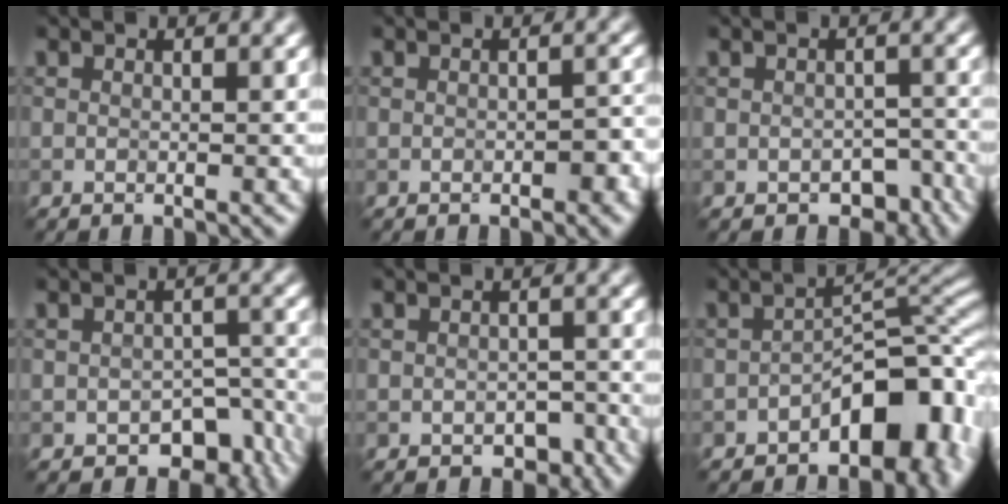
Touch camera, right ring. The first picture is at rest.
{"total": 1.7, "force": [-0.7, 0.9, 1.3], "torque": [-0.018, 0.003, -0.007]}
{"total": 3.3, "force": [-1.9, 2.0, 1.8], "torque": [-0.015, -0.007, -0.022]}
{"total": 5.6, "force": [-3.0, 3.5, 3.2], "torque": [-0.026, -0.019, -0.035]}
{"total": 2.5, "force": [-1.3, 1.6, 1.3], "torque": [-0.011, -0.004, -0.016]}
{"total": 8.8, "force": [-3.7, 4.9, 6.4], "torque": [-0.062, 0.009, -0.063]}